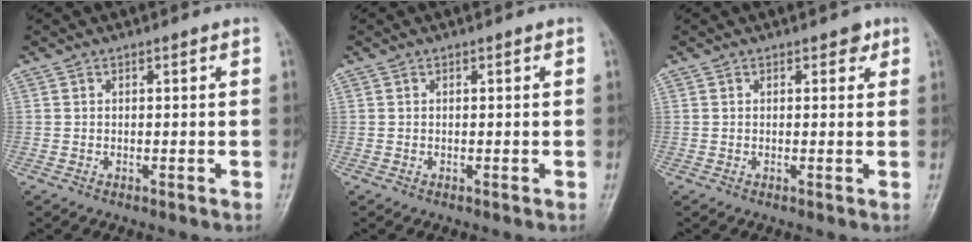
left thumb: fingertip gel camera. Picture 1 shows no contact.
{"total": 0.0}
{"total": 1.9, "force": [0.9, 1.2, 1.2], "torque": [0.002, -0.001, 0.007]}